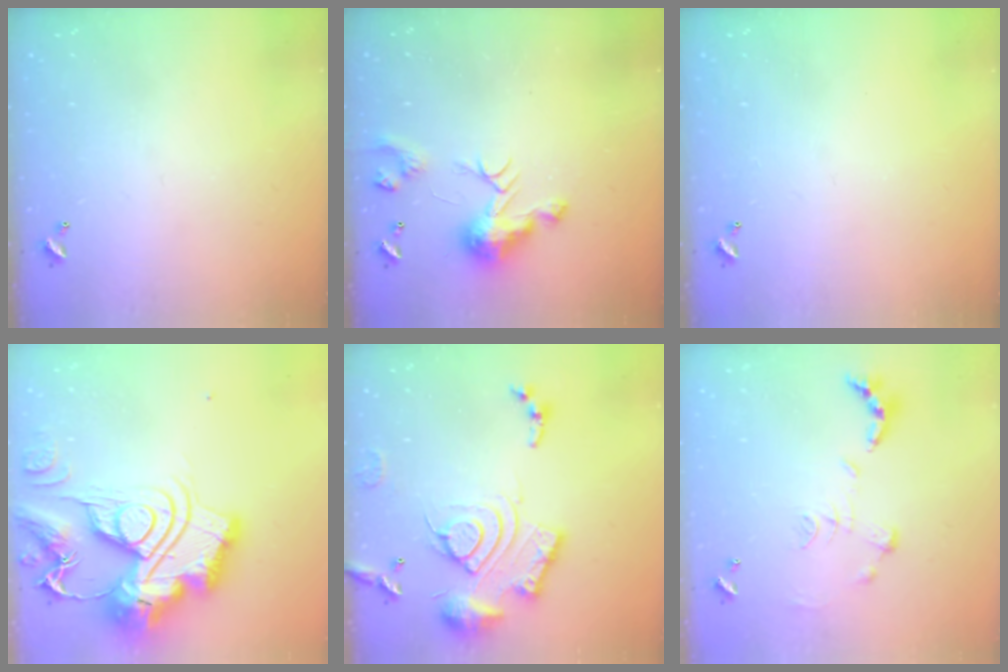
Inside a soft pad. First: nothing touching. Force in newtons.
{"total": 9.2, "press": 9.2, "slide": 0.5}
{"total": 0.0}
{"total": 0.6, "press": 0.6, "slide": 0.0}
{"total": 19.5, "press": 19.4, "slide": 2.0}
{"total": 1.1, "press": 1.0, "slide": 0.4}